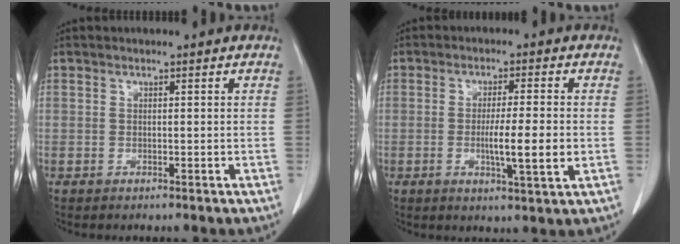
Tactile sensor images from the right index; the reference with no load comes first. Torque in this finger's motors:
{"motor_torque": [1.01, -0.60, 0.64, 0.11]}